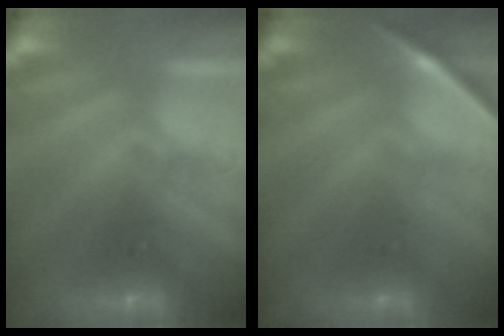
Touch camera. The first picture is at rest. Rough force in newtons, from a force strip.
{"total": 1.6}